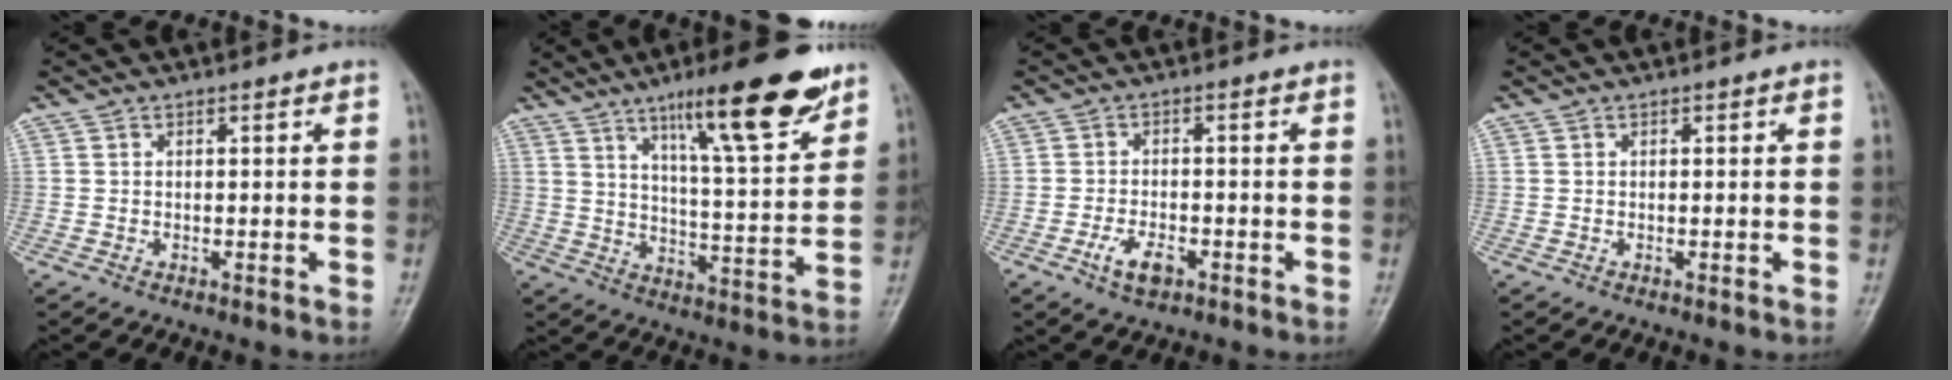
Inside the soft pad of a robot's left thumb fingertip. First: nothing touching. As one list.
[{"total": 18.1, "force": [11.5, 3.4, 13.6], "torque": [-0.180, -0.060, 0.180]}, {"total": 4.4, "force": [-2.2, 2.2, 3.1], "torque": [-0.059, 0.007, -0.036]}, {"total": 0.0}]